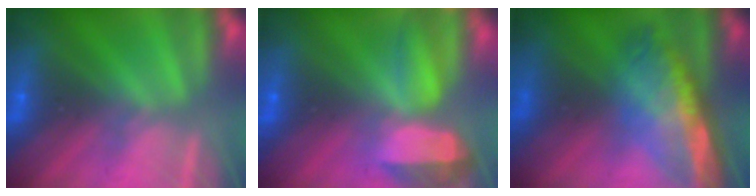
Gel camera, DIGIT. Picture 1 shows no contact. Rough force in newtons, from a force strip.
{"total": 6.7}
{"total": 8.6}